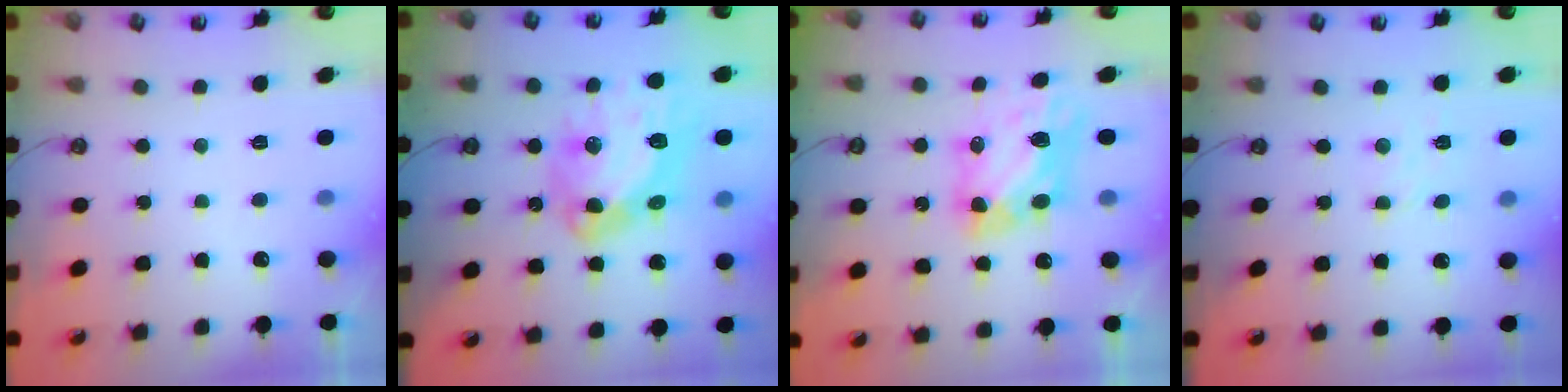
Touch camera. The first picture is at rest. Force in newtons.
{"total": 17.5, "press": 17.4, "slide": 2.1}
{"total": 7.4, "press": 7.3, "slide": 0.6}
{"total": 2.9, "press": 2.9, "slide": 0.3}